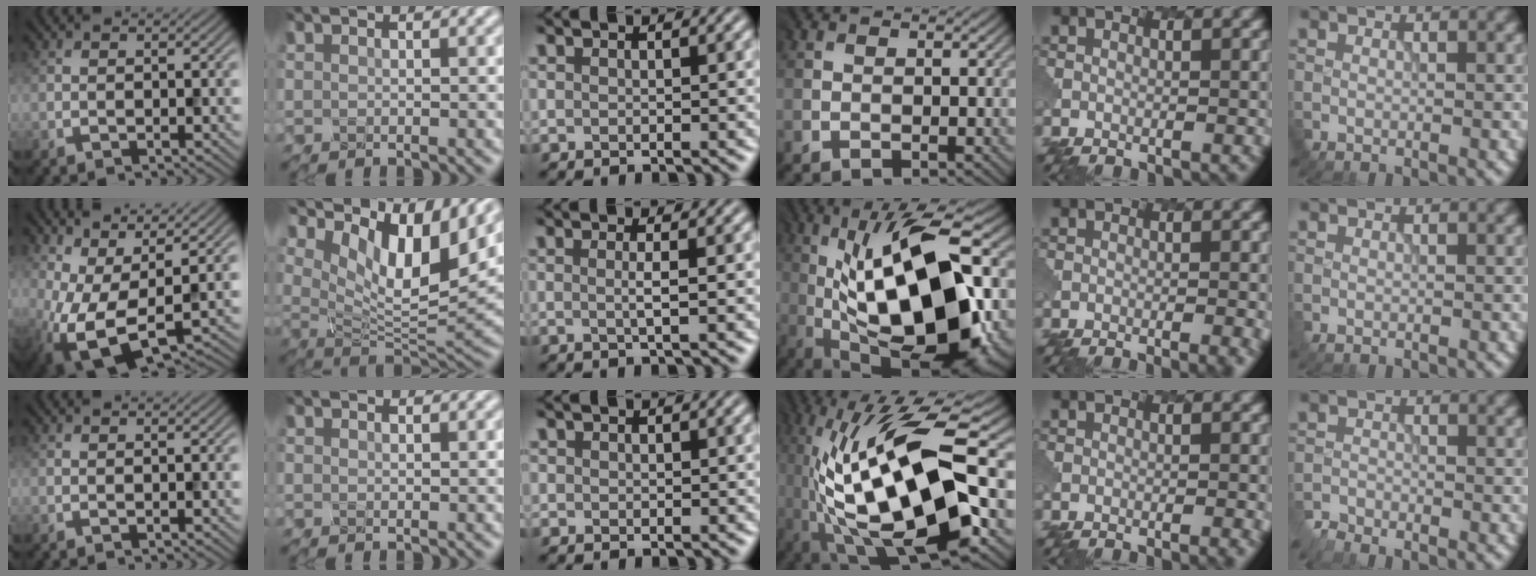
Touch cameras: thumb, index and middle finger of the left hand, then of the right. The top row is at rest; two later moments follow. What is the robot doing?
{"motion": "dispense", "object": "toothpaste"}